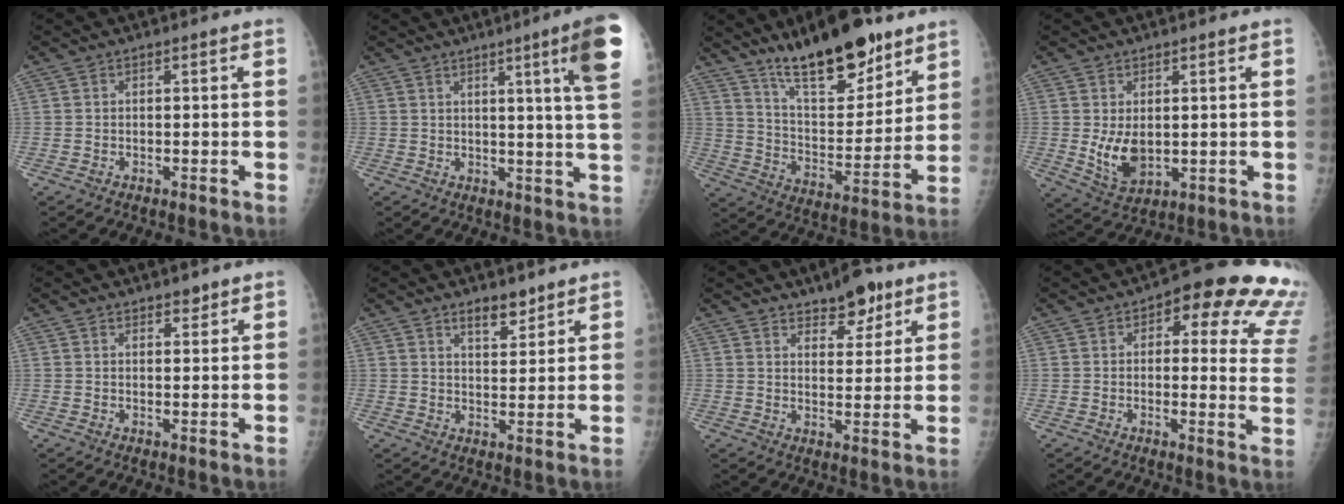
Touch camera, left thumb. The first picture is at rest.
{"total": 11.9, "force": [5.7, -0.4, 10.5], "torque": [-0.137, -0.033, 0.064]}
{"total": 19.3, "force": [14.0, 6.6, 11.6], "torque": [-0.139, -0.084, 0.238]}
{"total": 6.4, "force": [0.5, 4.2, 4.8], "torque": [-0.072, -0.018, 0.026]}
{"total": 2.1, "force": [1.7, 0.9, 0.7], "torque": [0.005, -0.010, 0.024]}
{"total": 4.9, "force": [3.8, 2.0, 2.3], "torque": [-0.019, -0.029, 0.064]}
{"total": 7.2, "force": [5.3, 3.2, 3.8], "torque": [-0.023, -0.031, 0.078]}
{"total": 17.5, "force": [11.0, 7.3, 11.5], "torque": [-0.074, -0.037, 0.099]}